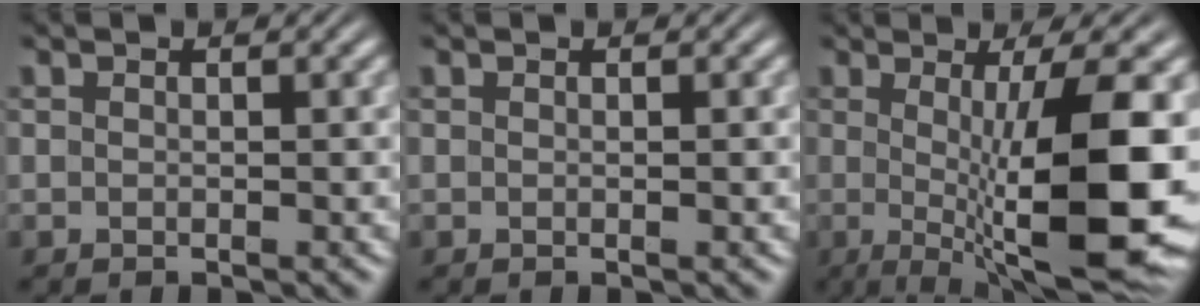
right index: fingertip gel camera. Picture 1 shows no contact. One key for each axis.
{"total": 0.0}
{"total": 11.1, "fx": -0.9, "fy": 2.3, "fz": 10.9, "tx": -0.151, "ty": -0.011, "tz": 0.000}